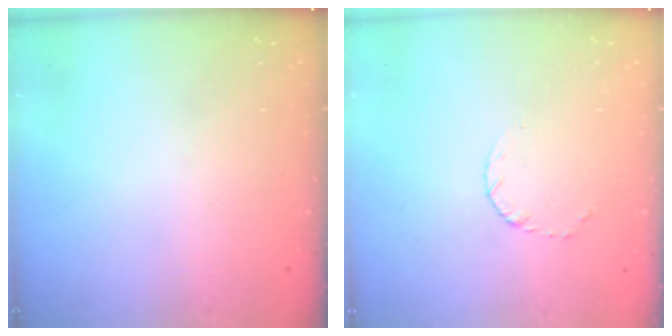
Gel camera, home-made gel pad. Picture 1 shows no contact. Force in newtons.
{"total": 3.1, "press": 3.1, "slide": 0.3}